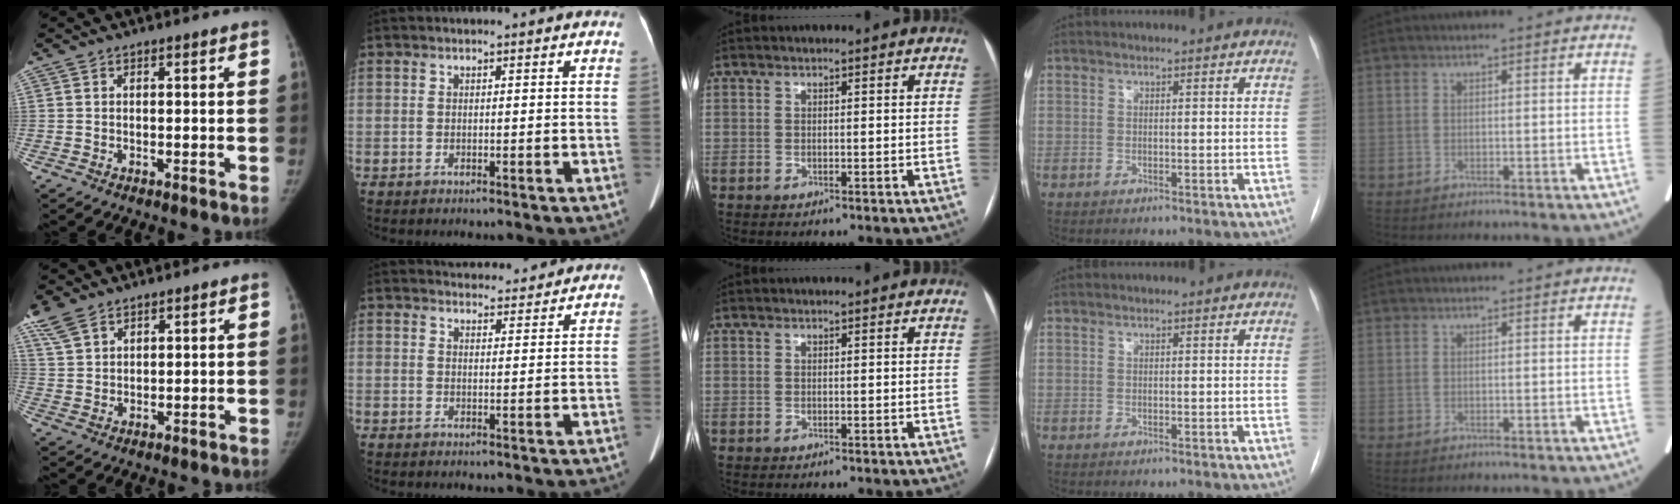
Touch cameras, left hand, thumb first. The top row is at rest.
{"thumb": {"total": 5.8, "force": [4.4, 2.9, 2.4], "torque": [-0.049, -0.006, 0.098]}, "index": {"total": 5.4, "force": [5.1, 1.6, 0.1], "torque": [0.002, 0.004, 0.058]}}